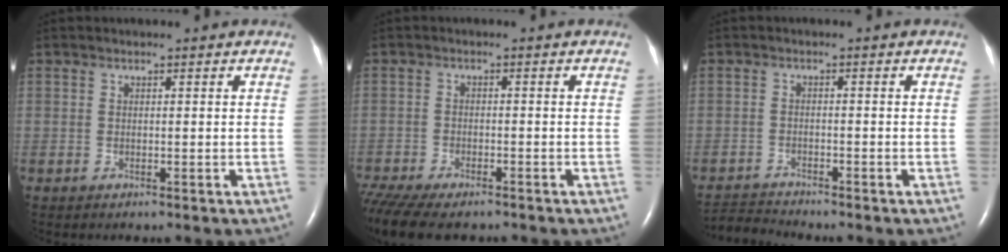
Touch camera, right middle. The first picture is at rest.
{"total": 12.4, "force": [-10.1, 3.9, 6.1], "torque": [-0.138, -0.014, -0.153]}
{"total": 3.7, "force": [-3.6, -0.9, -0.5], "torque": [0.005, -0.019, -0.066]}